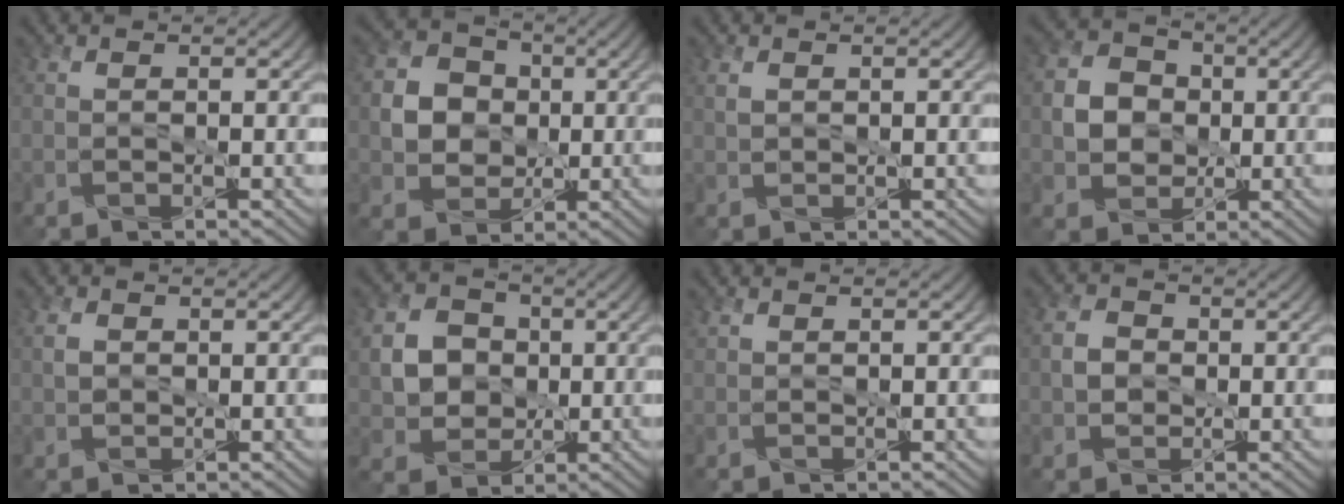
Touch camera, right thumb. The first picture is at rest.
{"total": 6.4, "force": [0.1, 5.6, 2.9], "torque": [-0.078, 0.007, -0.011]}
{"total": 1.4, "force": [0.6, 1.0, 0.8], "torque": [-0.025, 0.000, 0.012]}
{"total": 5.6, "force": [-0.2, 5.0, 2.6], "torque": [-0.067, 0.009, -0.017]}
{"total": 1.9, "force": [0.2, 1.6, 1.1], "torque": [-0.030, 0.001, 0.001]}
{"total": 7.2, "force": [0.2, 6.4, 3.2], "torque": [-0.095, 0.007, -0.003]}
{"total": 0.6, "force": [0.6, 0.2, 0.1], "torque": [-0.004, 0.004, 0.014]}
{"total": 2.8, "force": [-0.4, 2.5, 1.3], "torque": [-0.031, 0.003, -0.015]}